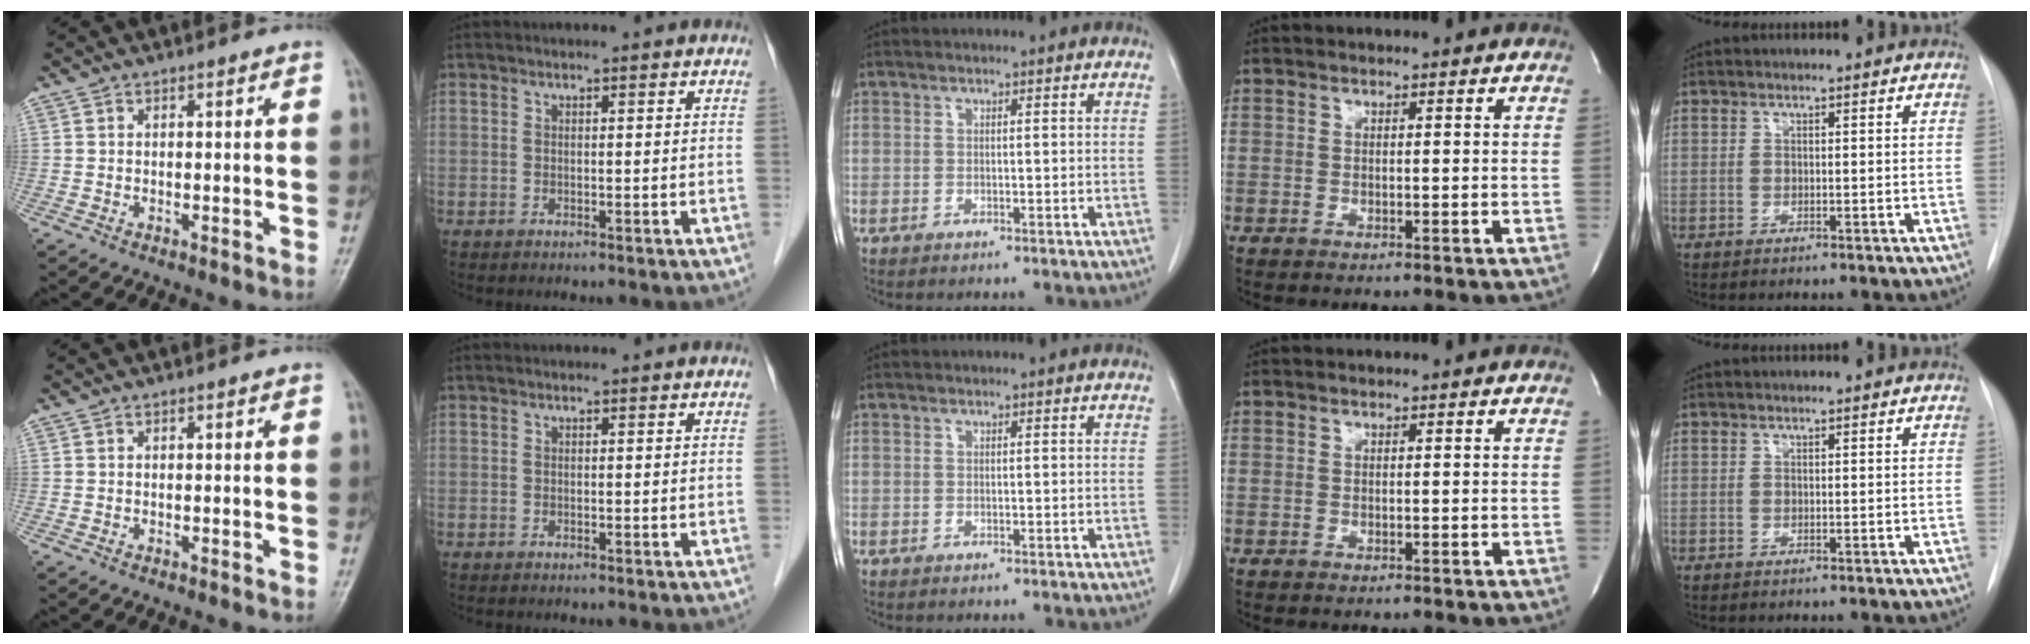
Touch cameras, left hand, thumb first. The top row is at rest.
{}